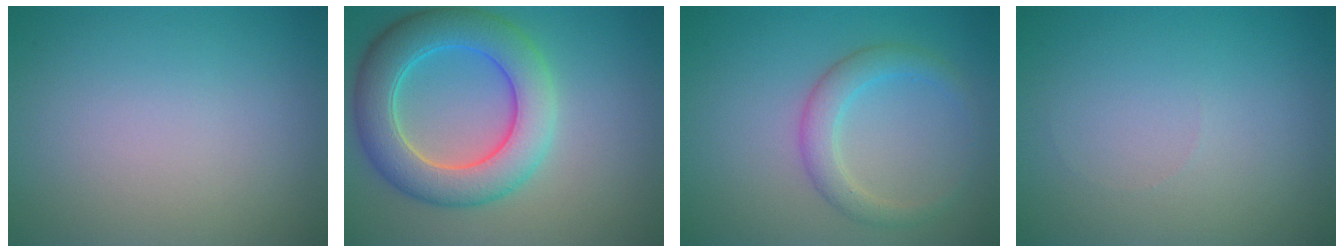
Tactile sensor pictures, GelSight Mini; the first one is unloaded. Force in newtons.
{"total": 7.5, "press": 7.5, "slide": 0.2}
{"total": 2.8, "press": 2.8, "slide": 0.1}
{"total": 0.0}